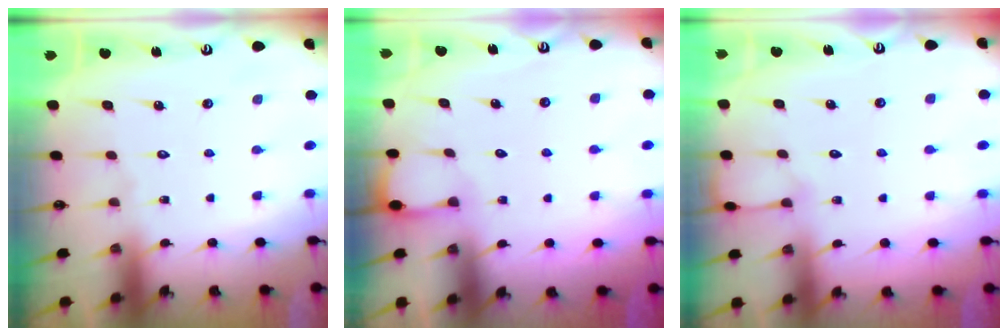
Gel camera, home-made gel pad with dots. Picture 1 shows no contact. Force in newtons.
{"total": 2.5, "press": 2.4, "slide": 0.4}
{"total": 3.5, "press": 3.5, "slide": 0.5}